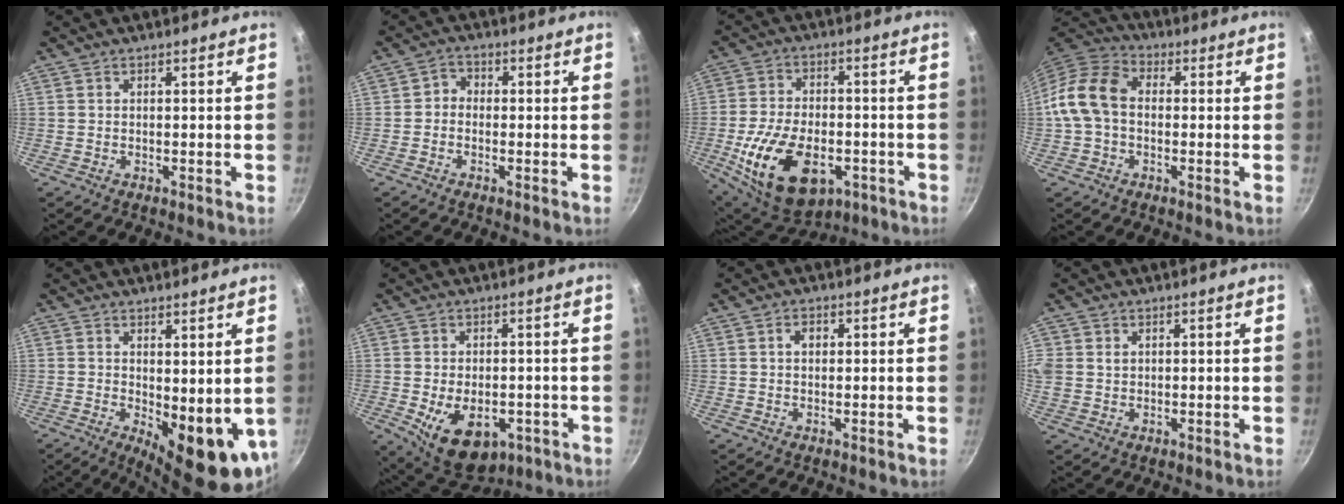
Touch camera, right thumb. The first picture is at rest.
{"total": 2.6, "force": [-0.7, 2.2, 1.2], "torque": [-0.011, 0.013, -0.023]}
{"total": 19.5, "force": [-6.3, 11.6, 14.4], "torque": [-0.239, 0.011, -0.094]}
{"total": 11.2, "force": [-0.3, 8.1, 7.7], "torque": [-0.130, 0.032, -0.024]}
{"total": 10.9, "force": [-0.2, 4.6, 9.9], "torque": [-0.110, -0.020, 0.009]}
{"total": 12.3, "force": [-4.0, 7.7, 8.8], "torque": [-0.108, -0.003, -0.041]}
{"total": 2.3, "force": [0.5, 1.7, 1.5], "torque": [-0.014, 0.005, 0.006]}
{"total": 4.9, "force": [1.0, 4.2, 2.3], "torque": [-0.044, 0.006, 0.021]}